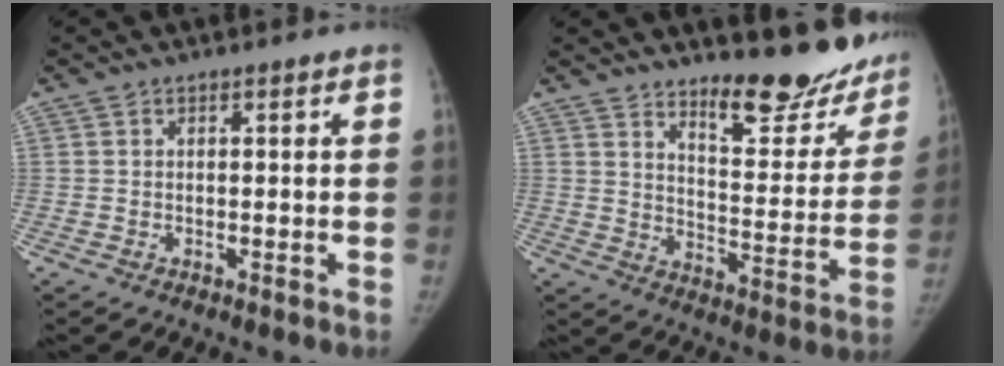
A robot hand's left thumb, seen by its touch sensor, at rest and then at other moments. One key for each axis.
{"total": 19.2, "fx": 15.2, "fy": 6.4, "fz": 9.8, "tx": -0.079, "ty": -0.122, "tz": 0.204}